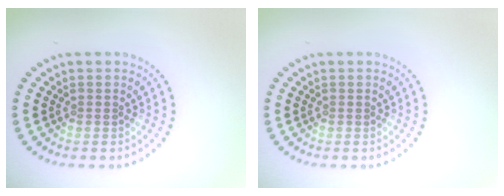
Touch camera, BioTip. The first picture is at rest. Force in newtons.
{"total": 0.0}